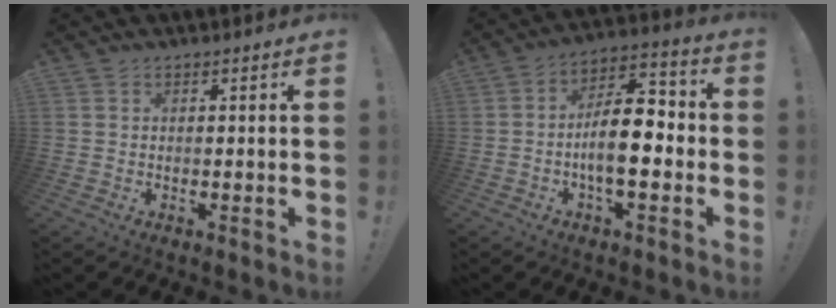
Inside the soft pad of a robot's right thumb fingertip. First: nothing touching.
{"total": 14.2, "force": [-2.6, 6.1, 12.5], "torque": [-0.212, 0.013, -0.046]}